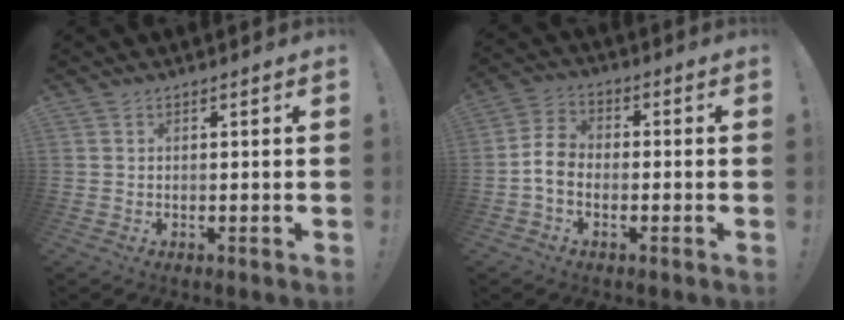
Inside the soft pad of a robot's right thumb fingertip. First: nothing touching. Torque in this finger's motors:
{"motor_torque": [0.32, -0.20, 0.27, 0.02, -0.06]}